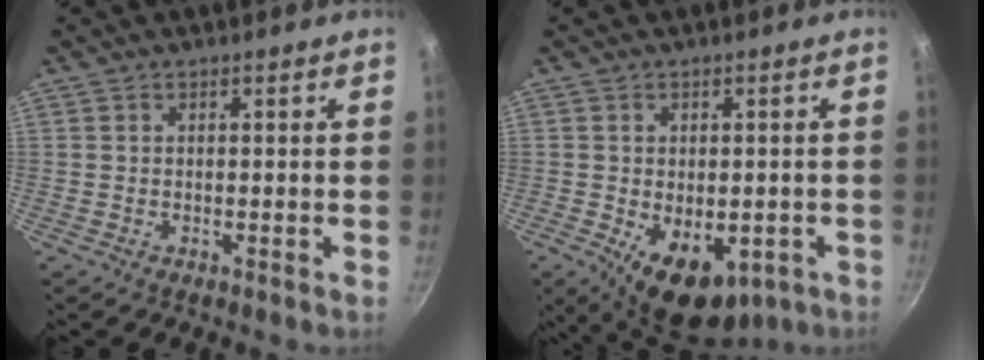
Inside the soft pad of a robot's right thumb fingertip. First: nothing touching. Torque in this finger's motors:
{"motor_torque": [-0.37, 0.64, 1.21, -0.40, 0.10]}